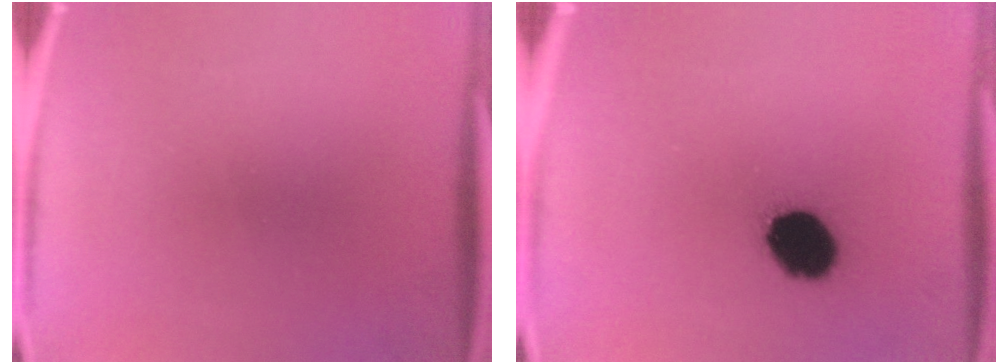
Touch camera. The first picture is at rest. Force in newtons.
{"total": 12.3}